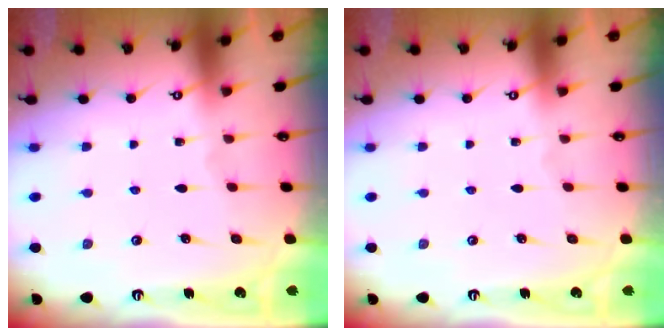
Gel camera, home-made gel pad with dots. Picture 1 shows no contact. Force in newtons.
{"total": 0.0}